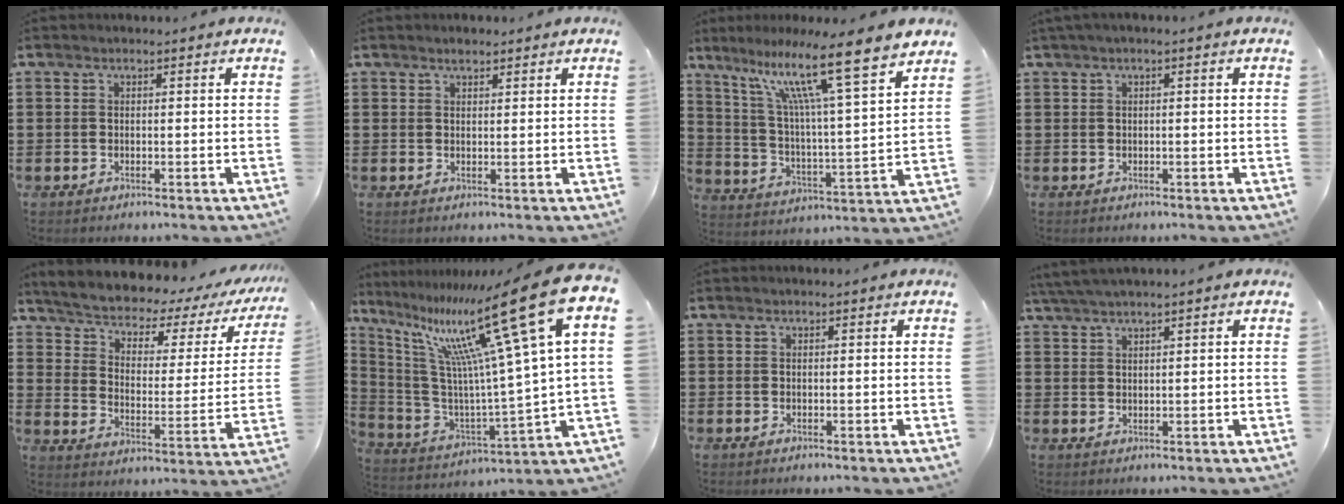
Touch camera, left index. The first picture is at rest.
{"total": 1.1, "force": [0.9, 0.3, 0.5], "torque": [-0.012, 0.000, 0.018]}
{"total": 13.4, "force": [9.9, 0.3, 9.1], "torque": [-0.191, -0.062, 0.154]}
{"total": 0.9, "force": [-0.4, 0.0, 0.8], "torque": [-0.011, -0.004, -0.006]}
{"total": 3.4, "force": [3.0, 0.8, 1.4], "torque": [-0.049, -0.034, 0.039]}
{"total": 21.3, "force": [11.2, 3.2, 17.8], "torque": [-0.341, -0.069, 0.173]}
{"total": 0.0}
{"total": 2.3, "force": [1.9, -0.3, 1.2], "torque": [-0.028, 0.001, 0.036]}